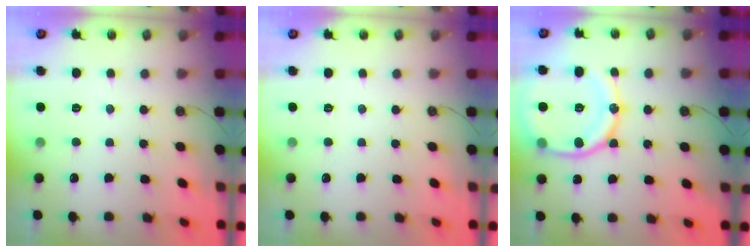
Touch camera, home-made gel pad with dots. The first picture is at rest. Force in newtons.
{"total": 0.0}
{"total": 17.7, "press": 17.6, "slide": 1.9}